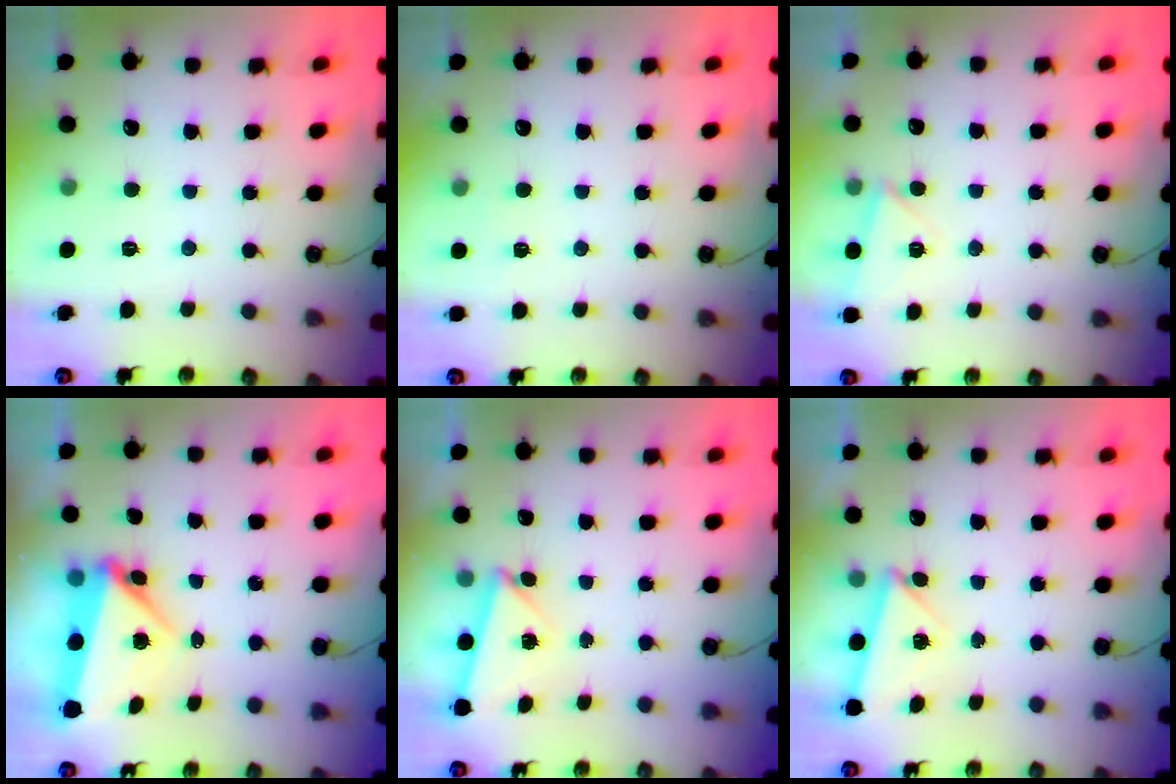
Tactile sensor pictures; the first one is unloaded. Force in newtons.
{"total": 2.5, "press": 2.4, "slide": 0.8}
{"total": 4.4, "press": 3.5, "slide": 2.7}
{"total": 6.9, "press": 6.6, "slide": 1.9}
{"total": 3.3, "press": 3.1, "slide": 1.3}
{"total": 3.6, "press": 3.1, "slide": 1.9}